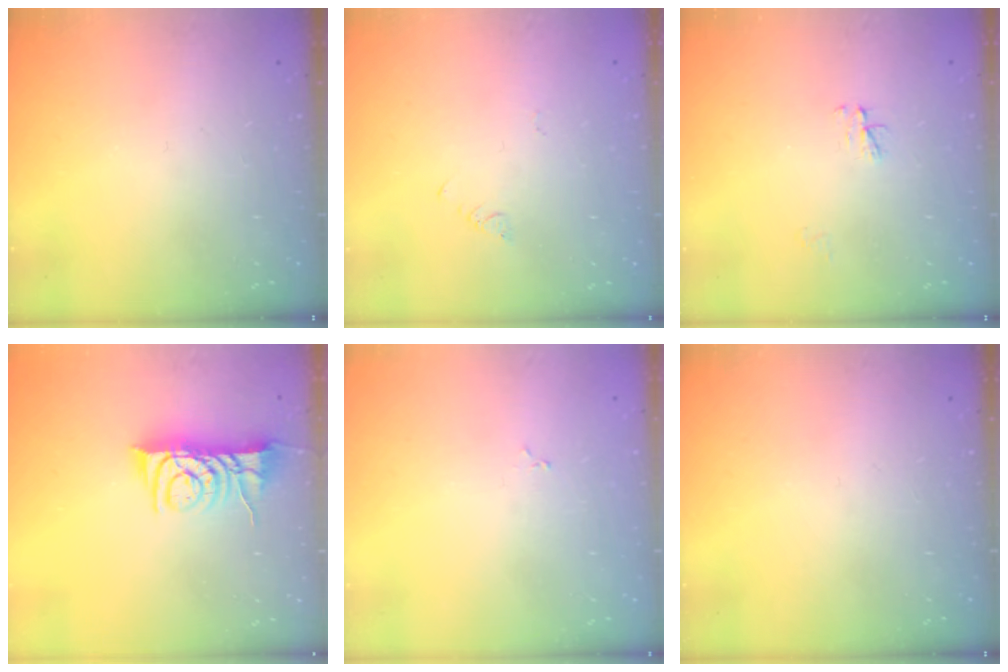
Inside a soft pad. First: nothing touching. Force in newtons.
{"total": 1.9, "press": 1.9, "slide": 0.4}
{"total": 3.0, "press": 3.0, "slide": 0.4}
{"total": 10.4, "press": 10.4, "slide": 0.8}
{"total": 1.9, "press": 1.9, "slide": 0.3}
{"total": 0.0}